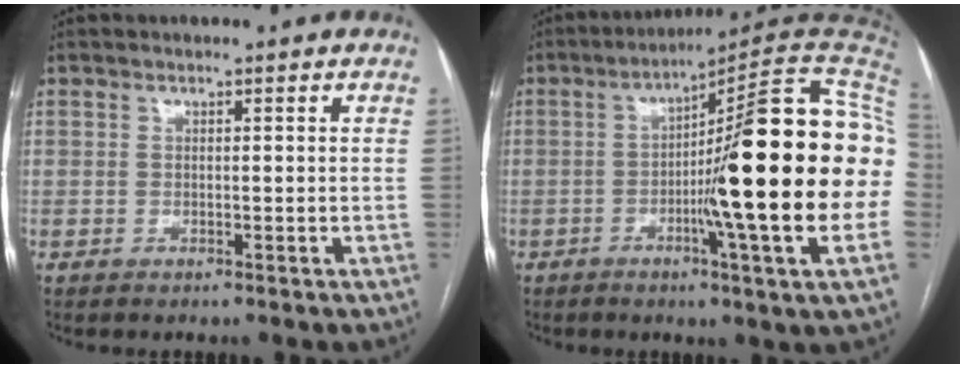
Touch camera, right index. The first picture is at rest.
{"total": 25.1, "force": [-1.8, -0.9, 25.1], "torque": [-0.275, 0.011, -0.046]}